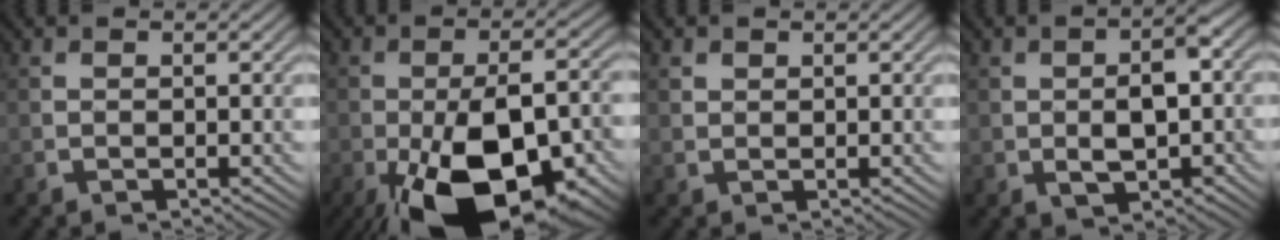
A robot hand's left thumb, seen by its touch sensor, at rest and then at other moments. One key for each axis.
{"total": 19.3, "fx": -9.0, "fy": 8.8, "fz": 14.7, "tx": -0.228, "ty": -0.025, "tz": -0.132}
{"total": 0.9, "fx": 0.8, "fy": 0.4, "fz": -0.1, "tx": 0.003, "ty": 0.000, "tz": 0.014}
{"total": 5.1, "fx": -0.7, "fy": 3.1, "fz": 4.0, "tx": -0.057, "ty": -0.003, "tz": -0.009}